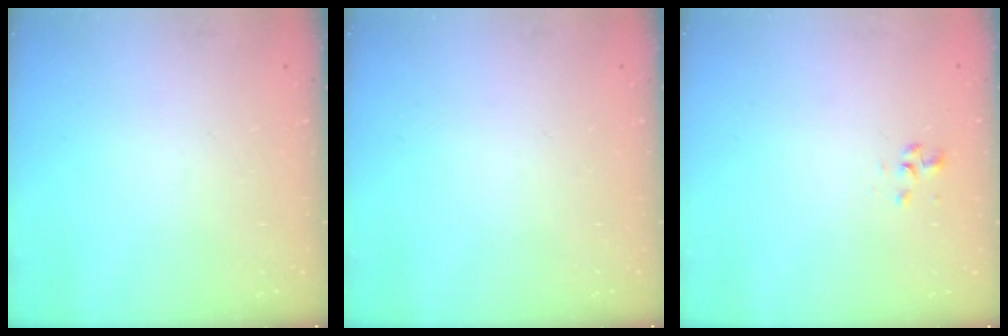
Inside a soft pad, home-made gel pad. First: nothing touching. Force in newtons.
{"total": 0.0}
{"total": 1.7, "press": 1.6, "slide": 0.6}